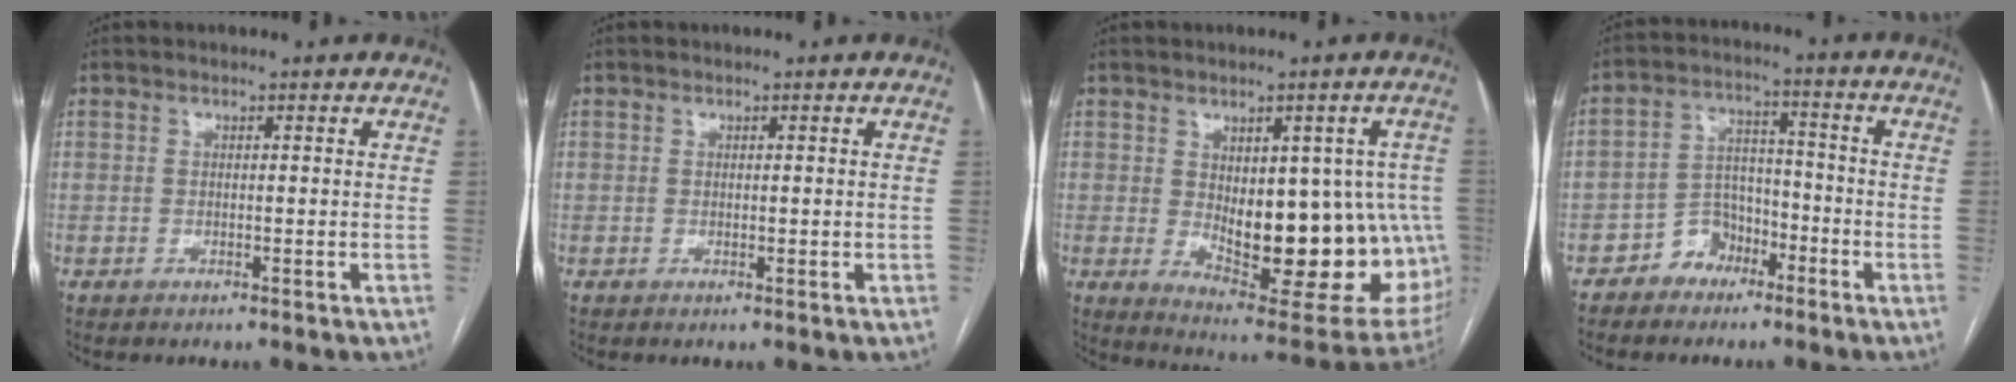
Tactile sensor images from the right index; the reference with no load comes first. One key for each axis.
{"total": 0.8, "fx": 0.1, "fy": 0.4, "fz": 0.7, "tx": -0.011, "ty": -0.003, "tz": 0.004}
{"total": 20.6, "fx": -1.2, "fy": 8.7, "fz": 18.6, "tx": -0.182, "ty": 0.009, "tz": 0.016}
{"total": 6.3, "fx": -4.0, "fy": 4.6, "fz": 1.8, "tx": -0.029, "ty": 0.023, "tz": -0.068}